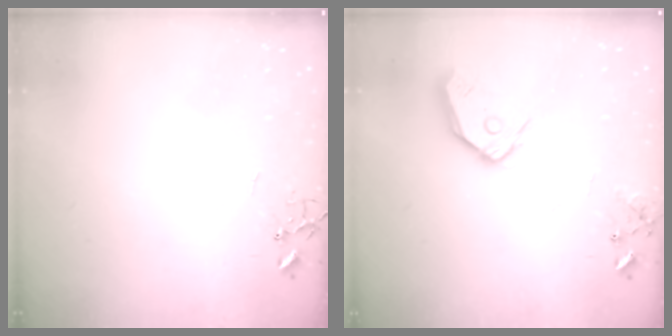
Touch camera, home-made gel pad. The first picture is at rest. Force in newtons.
{"total": 13.4, "press": 13.2, "slide": 1.8}